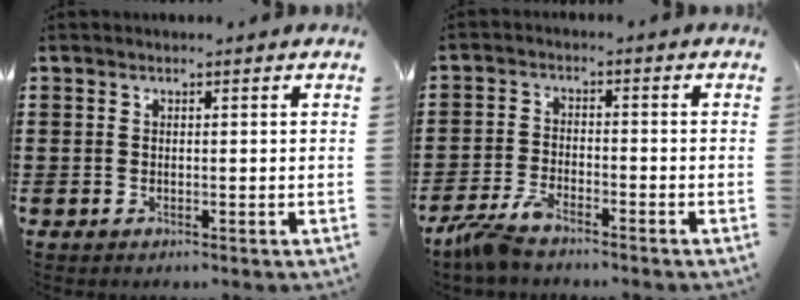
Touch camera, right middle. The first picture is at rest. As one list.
[{"total": 4.8, "force": [-4.0, 1.1, 2.5], "torque": [-0.069, -0.003, -0.084]}]